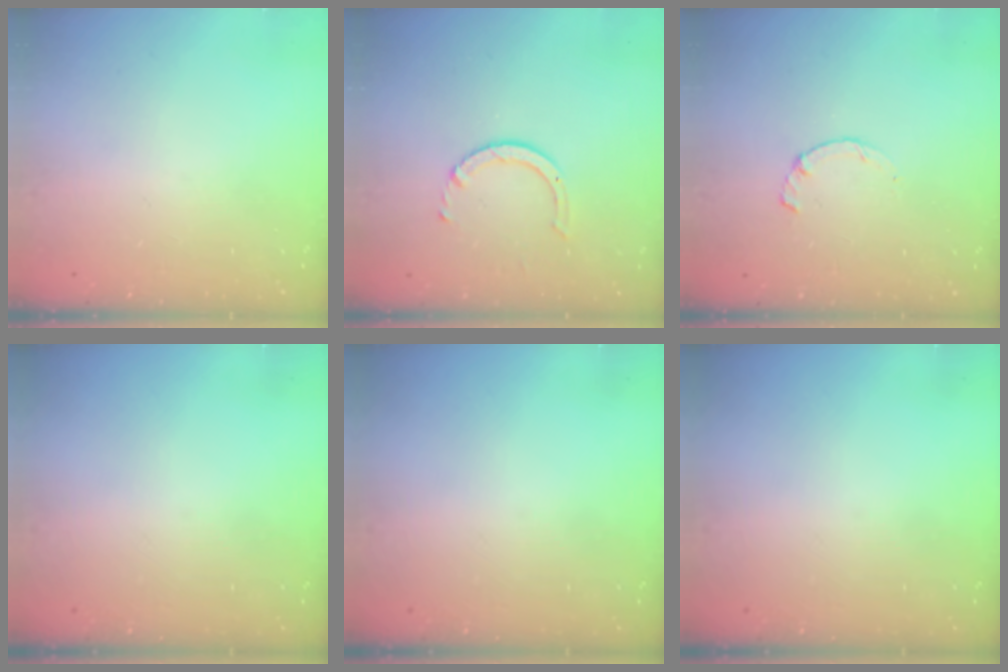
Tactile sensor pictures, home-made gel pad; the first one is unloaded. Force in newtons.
{"total": 3.2, "press": 3.2, "slide": 0.4}
{"total": 1.7, "press": 1.7, "slide": 0.3}
{"total": 0.0}
{"total": 0.0}
{"total": 0.0}